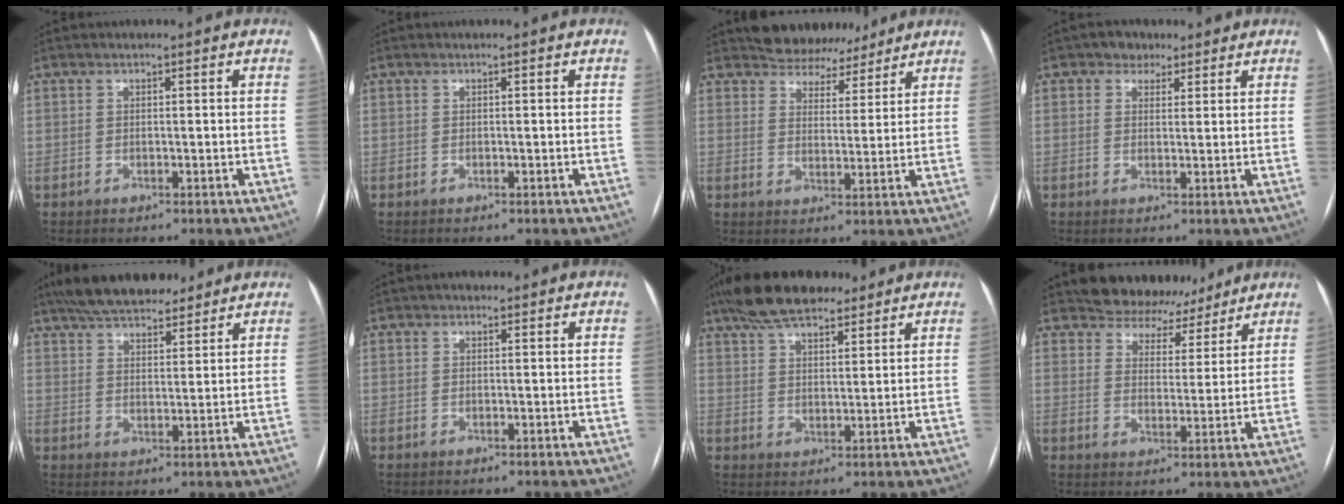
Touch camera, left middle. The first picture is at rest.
{"total": 0.0}
{"total": 7.5, "force": [6.8, 3.2, 0.3], "torque": [0.002, 0.006, 0.092]}
{"total": 3.4, "force": [2.1, 2.6, 0.4], "torque": [-0.004, 0.012, 0.027]}
{"total": 13.7, "force": [11.4, 4.2, 6.3], "torque": [-0.107, 0.032, 0.181]}
{"total": 0.9, "force": [0.5, 0.7, 0.3], "torque": [-0.002, 0.005, 0.004]}
{"total": 11.9, "force": [9.3, 4.2, 6.2], "torque": [-0.111, 0.037, 0.160]}
{"total": 8.7, "force": [7.7, 4.0, 0.2], "torque": [0.014, 0.004, 0.097]}